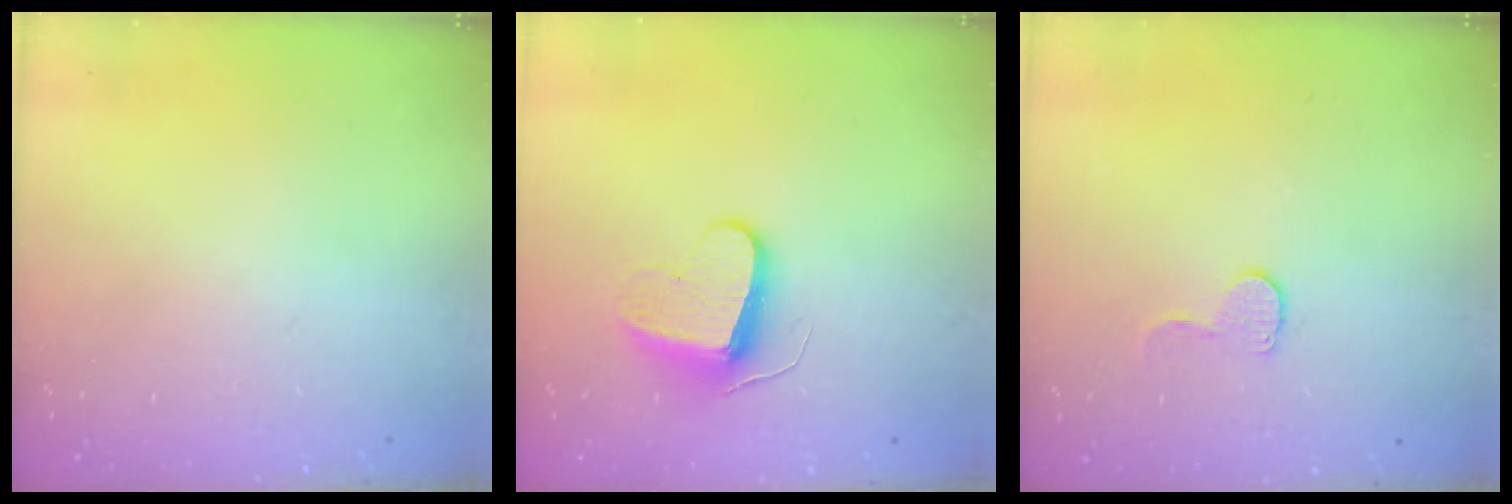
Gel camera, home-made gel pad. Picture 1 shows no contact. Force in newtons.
{"total": 8.5, "press": 8.5, "slide": 0.3}
{"total": 7.1, "press": 7.1, "slide": 0.4}